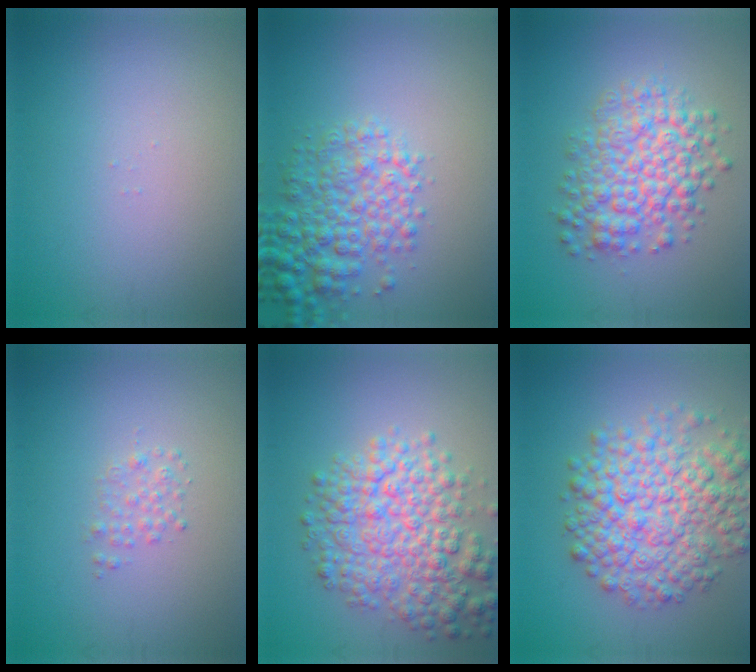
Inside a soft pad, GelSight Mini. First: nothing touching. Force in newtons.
{"total": 5.3, "press": 5.3, "slide": 0.2}
{"total": 6.4, "press": 6.4, "slide": 0.1}
{"total": 1.2, "press": 1.2, "slide": 0.0}
{"total": 7.3, "press": 7.3, "slide": 0.2}
{"total": 8.8, "press": 8.8, "slide": 0.2}